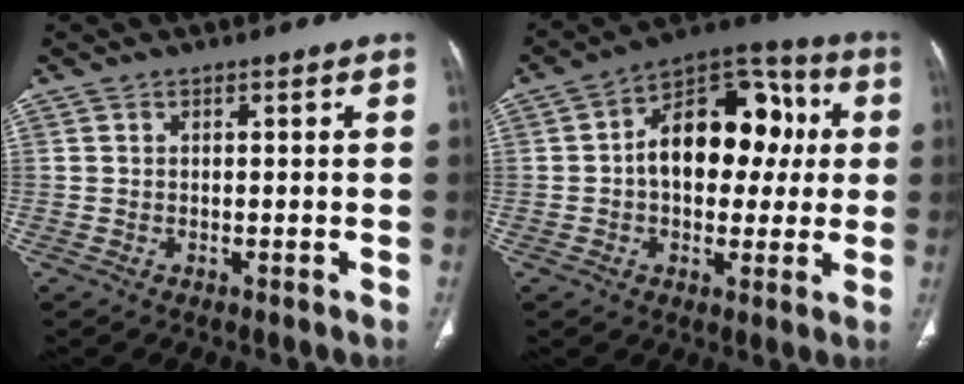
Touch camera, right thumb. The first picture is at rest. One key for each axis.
{"total": 17.8, "fx": 1.8, "fy": 11.3, "fz": 13.6, "tx": -0.153, "ty": 0.038, "tz": 0.021}